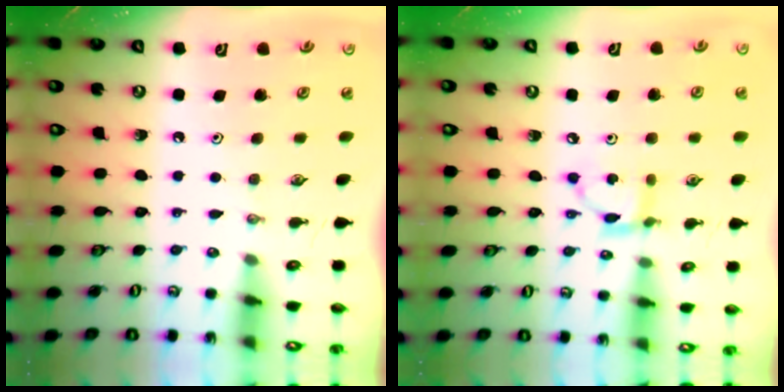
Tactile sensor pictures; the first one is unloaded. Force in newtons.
{"total": 5.7, "press": 5.7, "slide": 0.2}